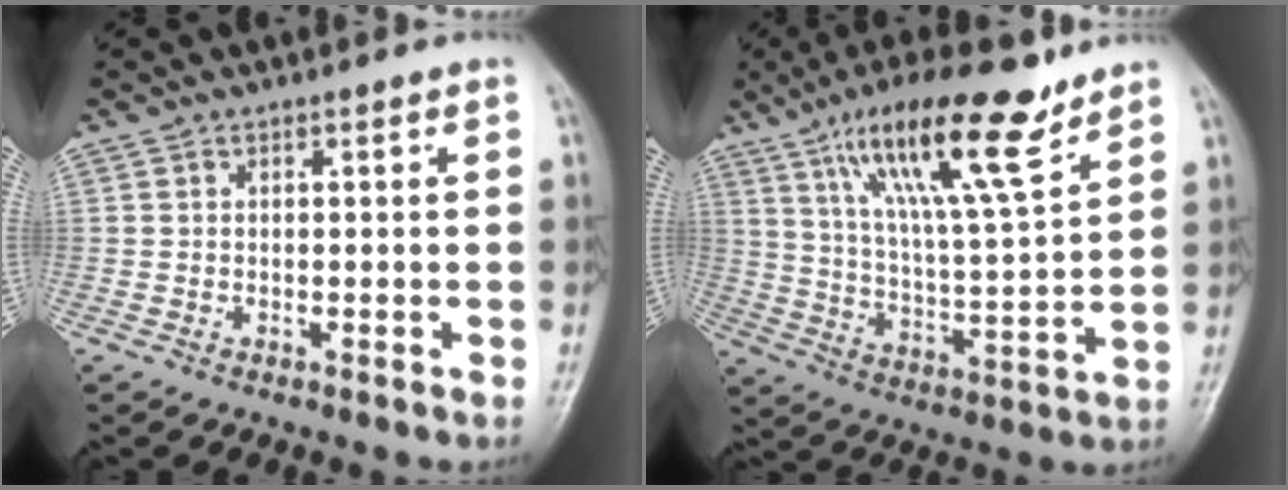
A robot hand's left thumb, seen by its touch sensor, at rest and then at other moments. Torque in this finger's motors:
{"motor_torque": [0.53, 0.68, 1.51, -1.28, 0.38]}